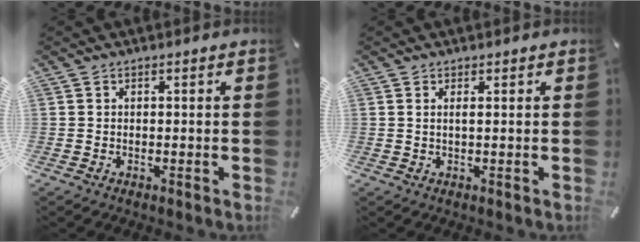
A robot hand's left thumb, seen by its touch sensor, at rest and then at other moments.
{"total": 1.2, "force": [0.3, 0.2, 1.1], "torque": [-0.024, -0.001, 0.005]}